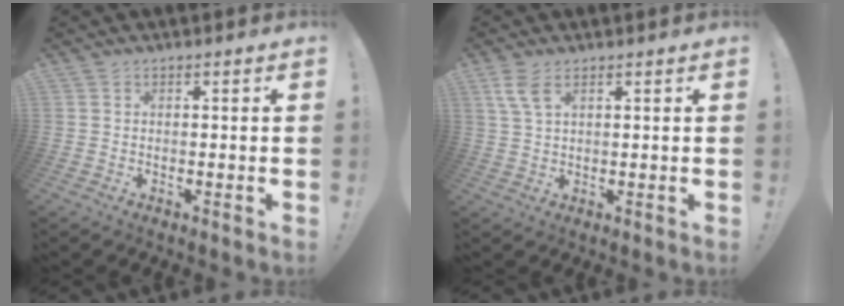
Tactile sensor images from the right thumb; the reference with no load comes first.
{"total": 5.2, "force": [2.9, 2.0, 3.9], "torque": [-0.079, -0.004, 0.056]}